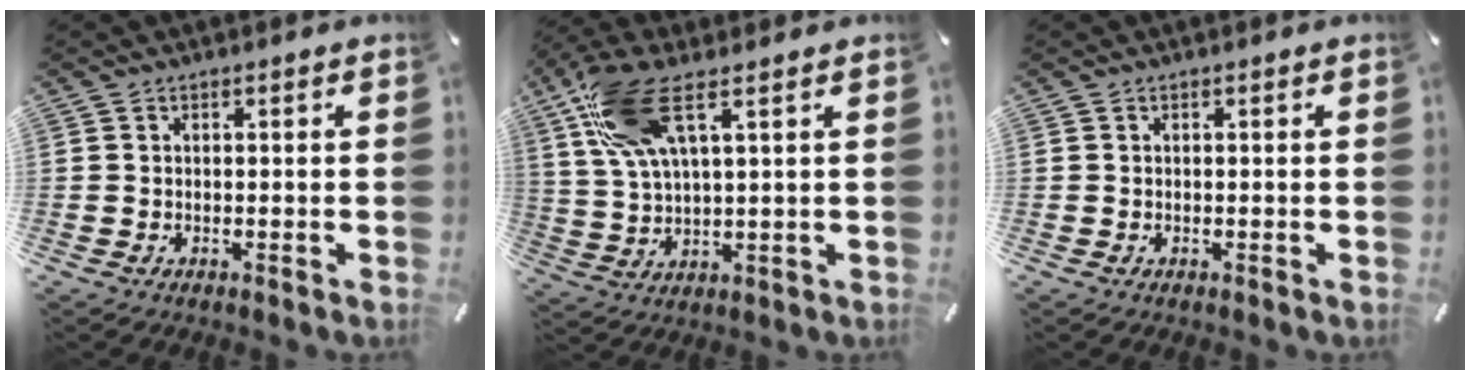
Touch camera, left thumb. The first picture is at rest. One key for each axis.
{"total": 12.8, "fx": 6.6, "fy": 4.9, "fz": 9.9, "tx": -0.215, "ty": -0.005, "tz": 0.125}
{"total": 0.0}